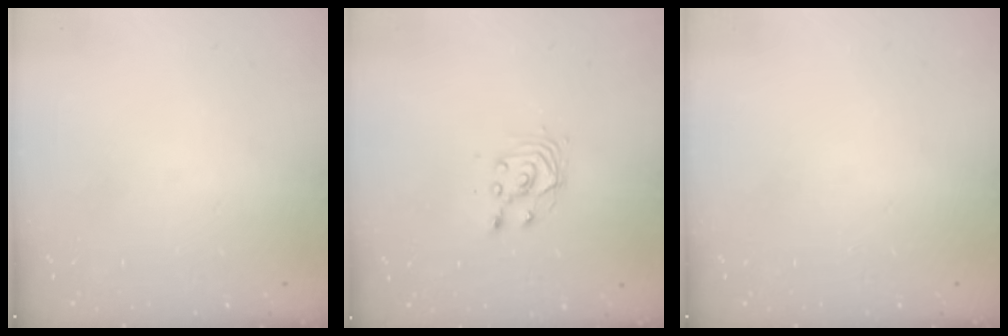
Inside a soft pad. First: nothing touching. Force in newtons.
{"total": 3.4, "press": 3.4, "slide": 0.2}
{"total": 0.0}